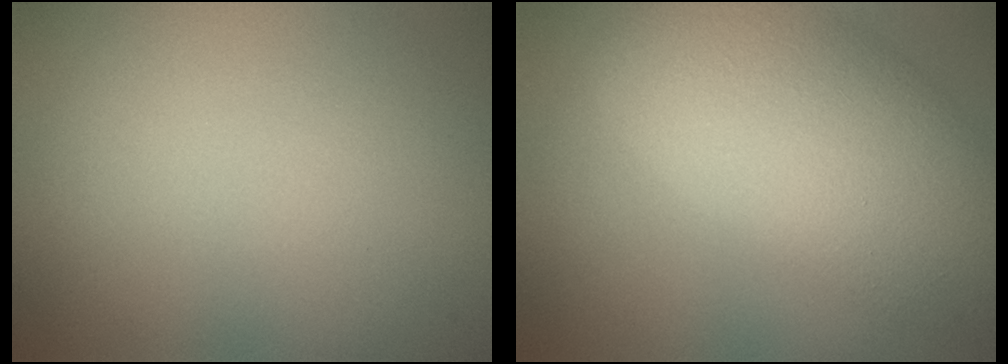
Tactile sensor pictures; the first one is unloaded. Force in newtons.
{"total": 10.1, "press": 10.0, "slide": 0.7}